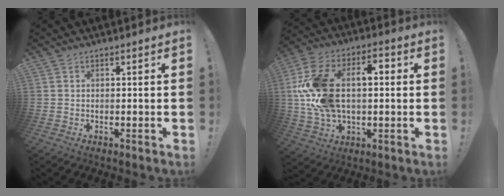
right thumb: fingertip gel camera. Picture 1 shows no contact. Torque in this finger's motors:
{"motor_torque": [2.24, 2.77, 1.30, -0.20, 0.42]}